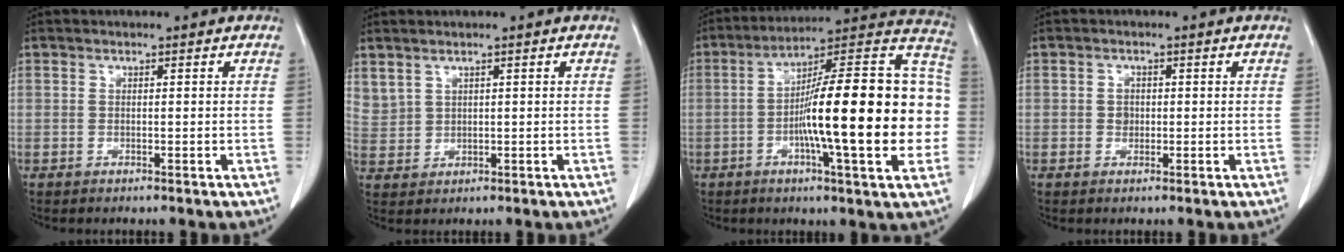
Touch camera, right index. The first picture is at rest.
{"total": 4.0, "force": [2.9, 2.4, 1.3], "torque": [-0.031, 0.005, 0.072]}
{"total": 24.5, "force": [-3.0, 2.9, 24.1], "torque": [-0.290, 0.029, -0.050]}
{"total": 1.6, "force": [0.0, 1.4, 0.8], "torque": [-0.013, 0.002, 0.001]}